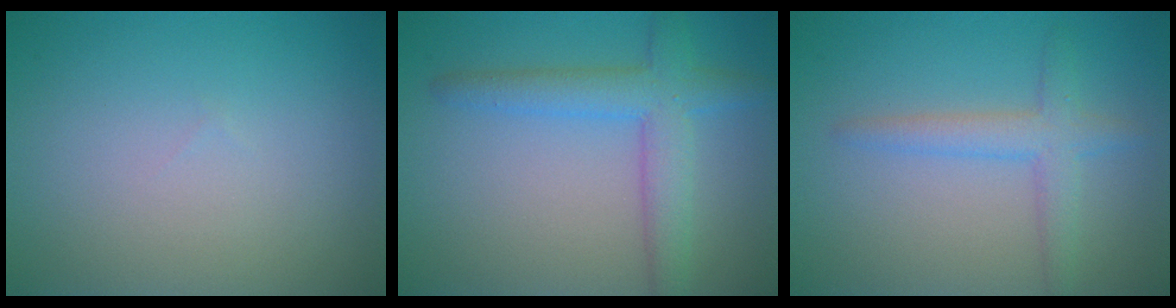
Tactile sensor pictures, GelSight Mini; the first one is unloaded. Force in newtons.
{"total": 4.5, "press": 4.5, "slide": 0.2}
{"total": 2.8, "press": 2.8, "slide": 0.1}